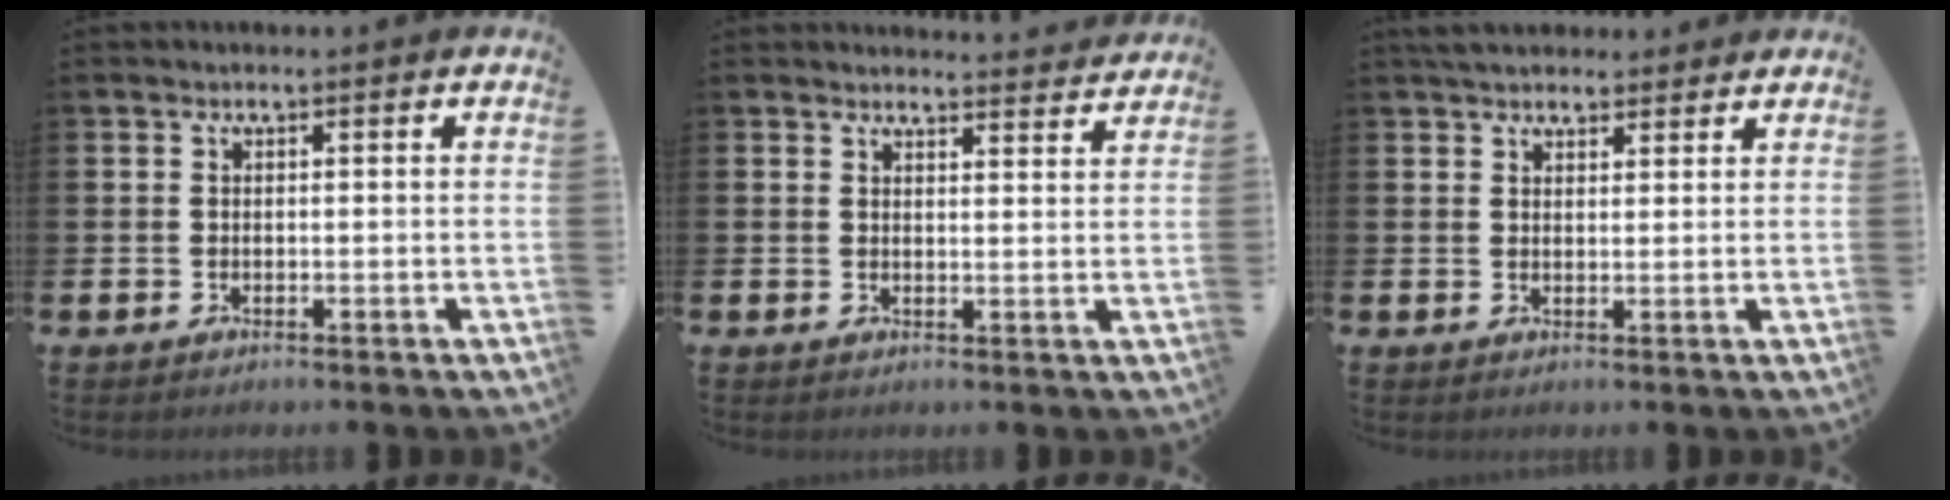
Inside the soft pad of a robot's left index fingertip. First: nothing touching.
{"total": 3.3, "force": [3.3, 0.0, -0.1], "torque": [0.008, -0.025, 0.056]}
{"total": 3.6, "force": [3.4, 1.1, 0.5], "torque": [-0.004, -0.011, 0.061]}